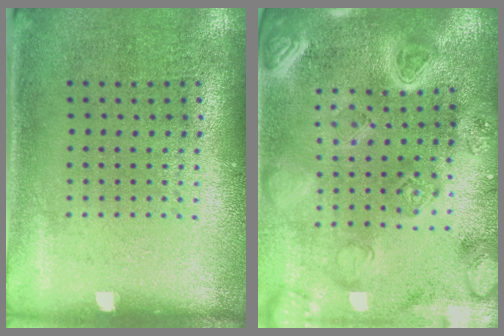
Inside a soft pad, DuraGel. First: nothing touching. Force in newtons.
{"total": 4.2, "press": 3.8, "slide": 1.9}